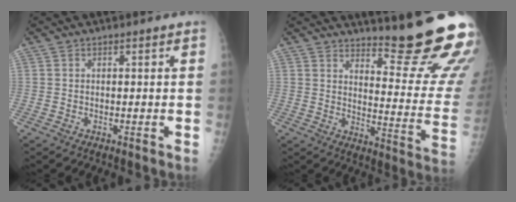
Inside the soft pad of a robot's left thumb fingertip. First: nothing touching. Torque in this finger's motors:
{"motor_torque": [2.51, 2.50, 1.38, -1.39, 0.34]}